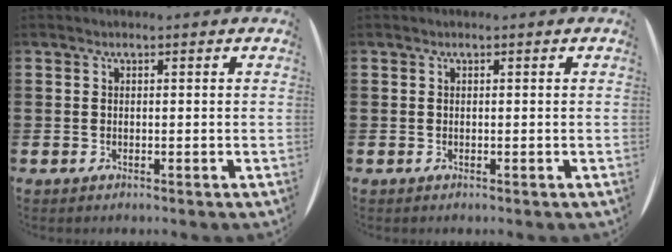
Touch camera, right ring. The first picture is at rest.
{"total": 0.0}